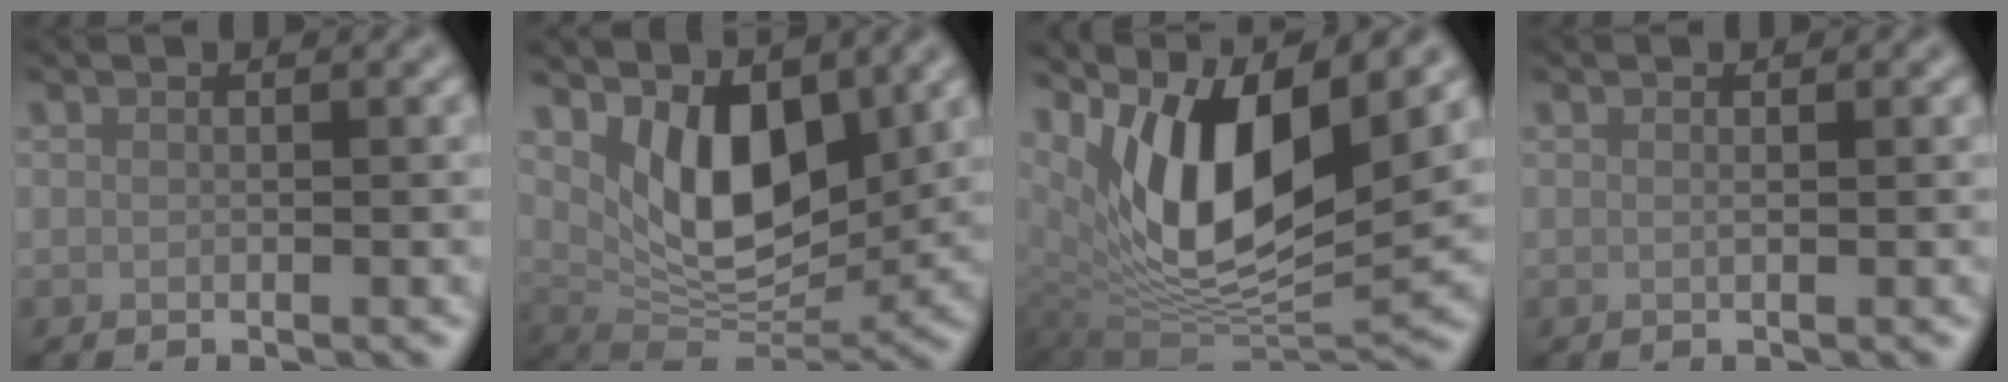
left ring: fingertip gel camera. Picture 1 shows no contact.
{"total": 7.4, "force": [2.8, 3.9, 5.7], "torque": [-0.101, -0.025, 0.048]}
{"total": 11.9, "force": [5.1, 5.0, 9.5], "torque": [-0.164, -0.010, 0.101]}
{"total": 0.0}